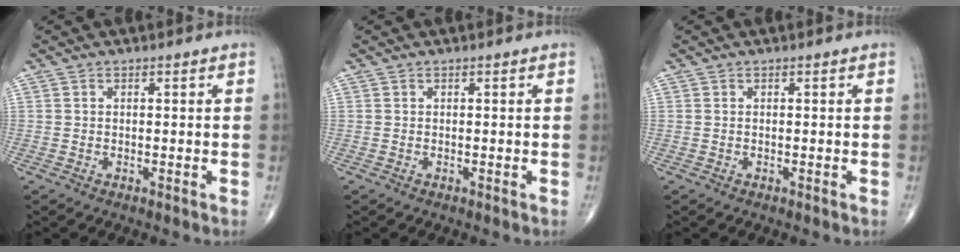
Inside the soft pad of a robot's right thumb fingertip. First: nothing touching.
{"total": 0.0}
{"total": 0.0}